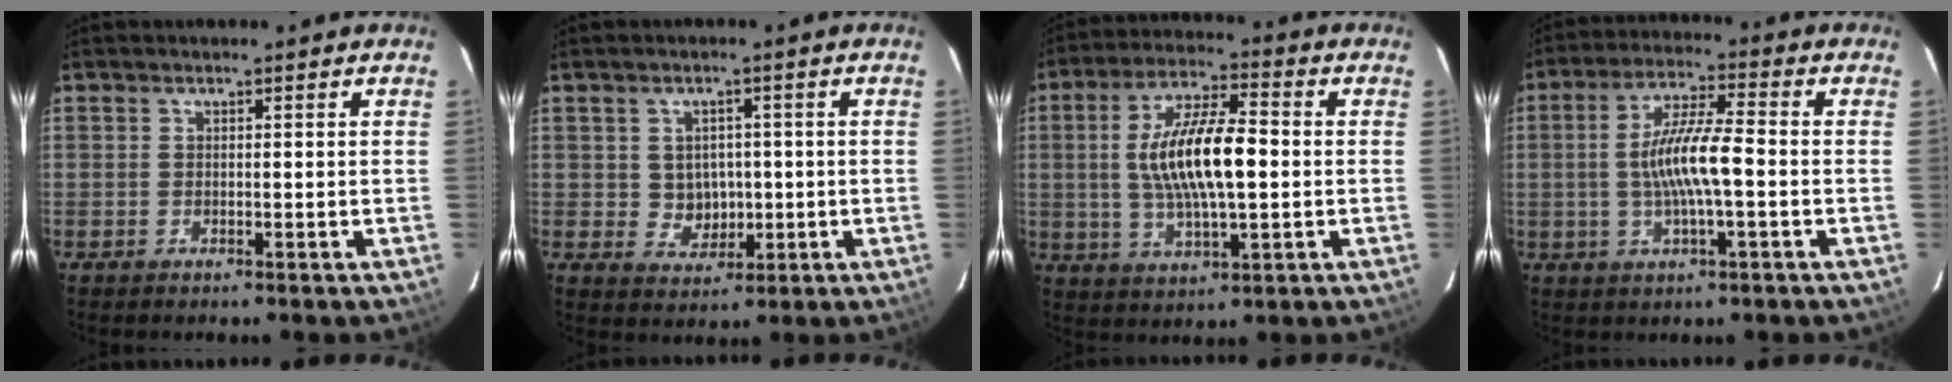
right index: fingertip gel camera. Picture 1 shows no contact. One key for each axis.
{"total": 4.9, "fx": 0.0, "fy": 4.6, "fz": 1.7, "tx": -0.035, "ty": 0.010, "tz": 0.013}
{"total": 14.6, "fx": 0.3, "fy": 4.8, "fz": 13.8, "tx": -0.260, "ty": 0.007, "tz": 0.008}
{"total": 10.2, "fx": -1.3, "fy": 1.6, "fz": 10.0, "tx": -0.190, "ty": 0.004, "tz": -0.022}